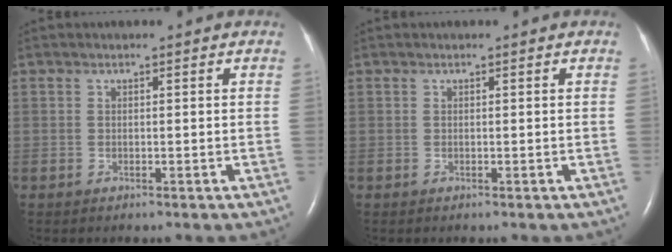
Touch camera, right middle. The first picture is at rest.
{"total": 0.0}